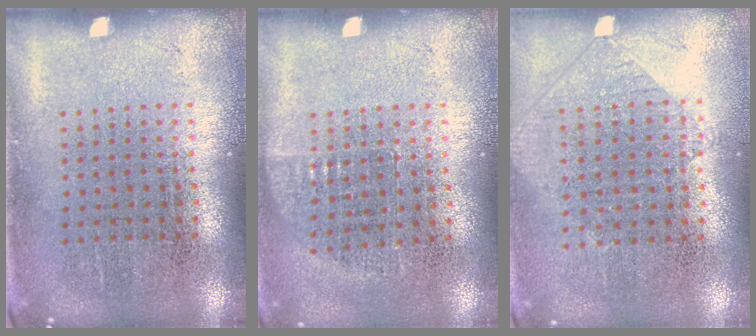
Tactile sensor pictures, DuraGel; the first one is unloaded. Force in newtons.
{"total": 0.7, "press": 0.6, "slide": 0.4}
{"total": 0.9, "press": 0.8, "slide": 0.3}